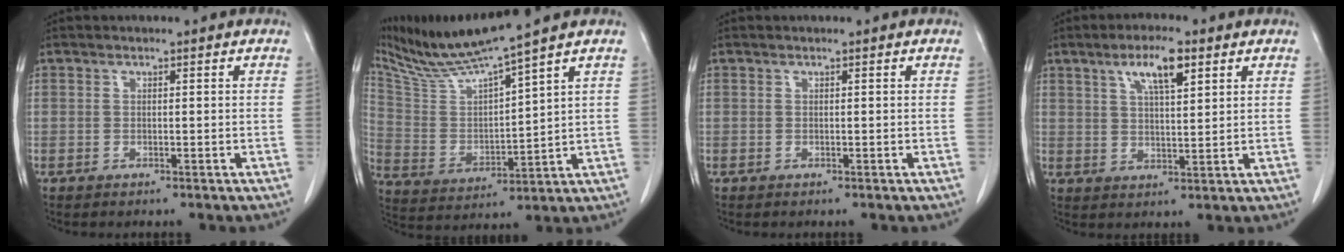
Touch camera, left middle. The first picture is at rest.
{"total": 11.5, "force": [10.1, -1.8, 5.3], "torque": [-0.109, -0.006, 0.201]}
{"total": 0.0}
{"total": 6.8, "force": [3.7, 1.5, 5.5], "torque": [-0.100, 0.005, 0.064]}